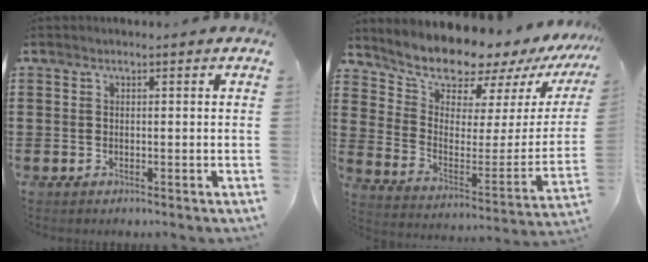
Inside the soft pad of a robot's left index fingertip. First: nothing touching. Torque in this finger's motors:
{"motor_torque": [2.14, 0.00, 1.05, 0.21]}